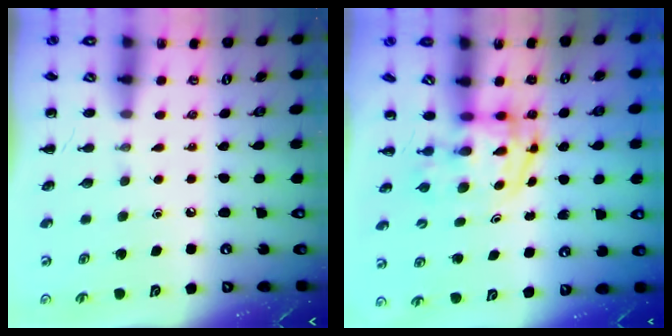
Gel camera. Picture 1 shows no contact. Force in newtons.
{"total": 3.8, "press": 3.8, "slide": 0.6}